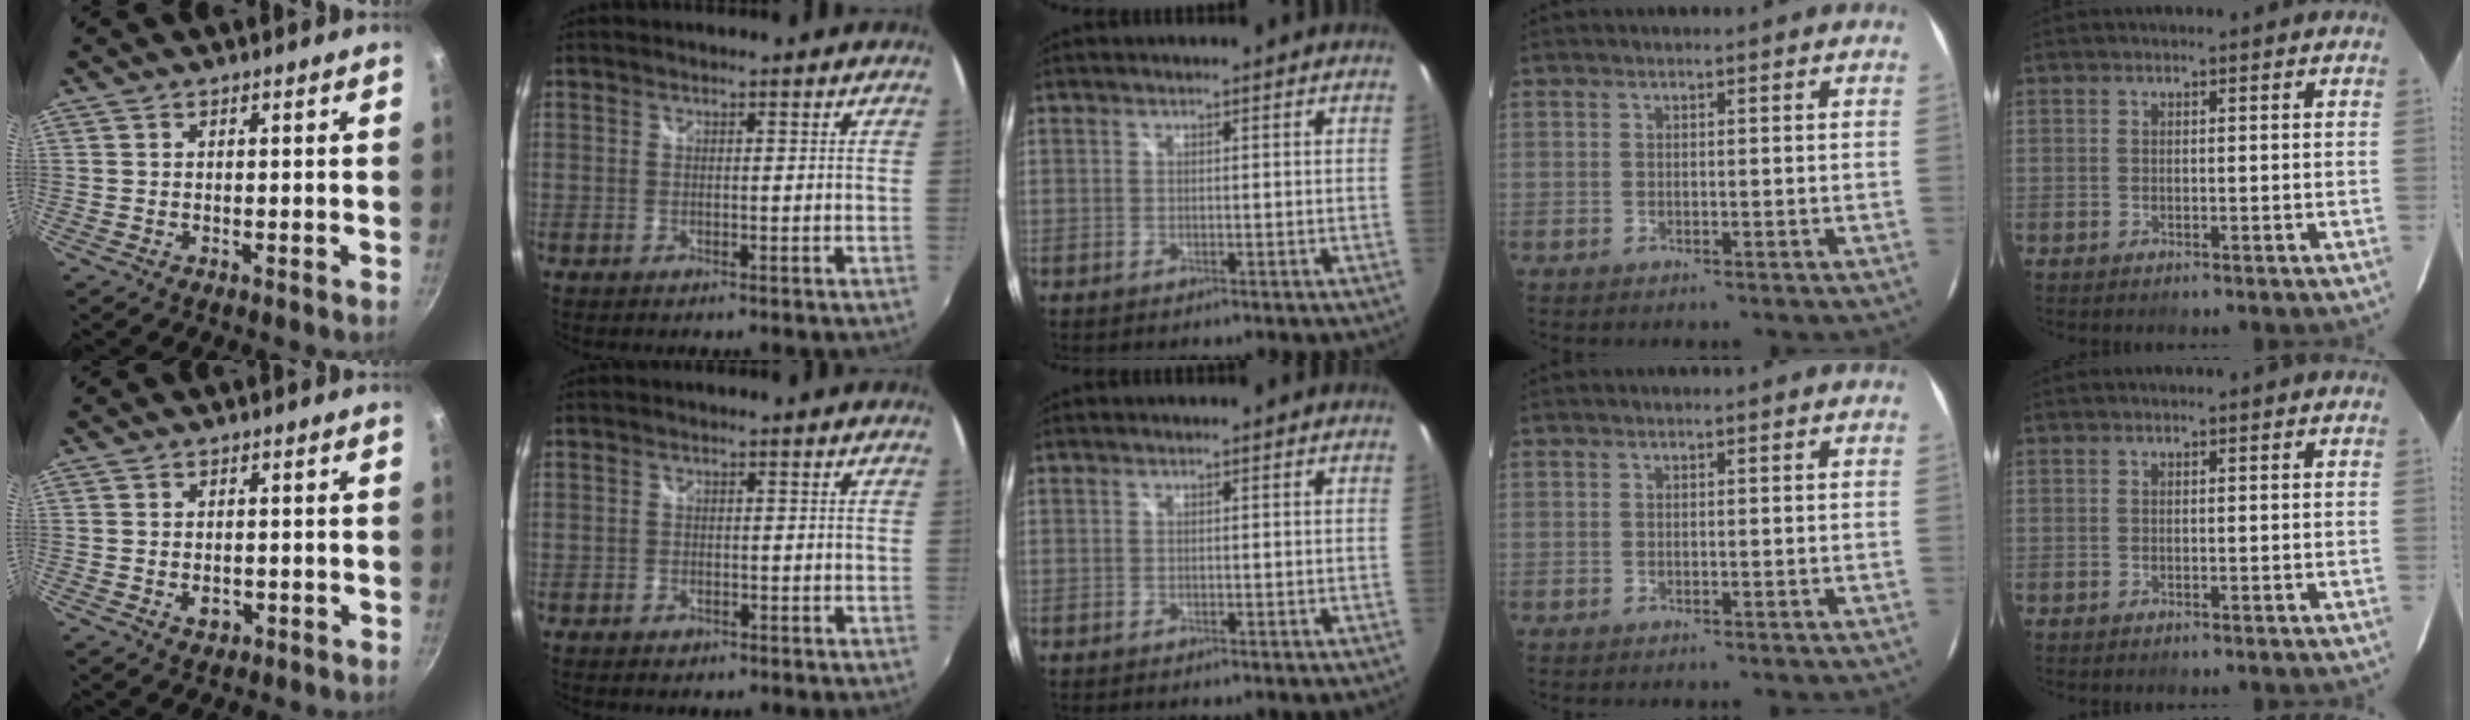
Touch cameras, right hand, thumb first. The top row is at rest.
{"thumb": {"total": 2.8, "force": [-0.8, 2.0, 1.7], "torque": [-0.022, 0.004, -0.008]}, "index": {"total": 1.7, "force": [-1.0, 1.3, 0.4], "torque": [-0.011, -0.002, -0.014]}}